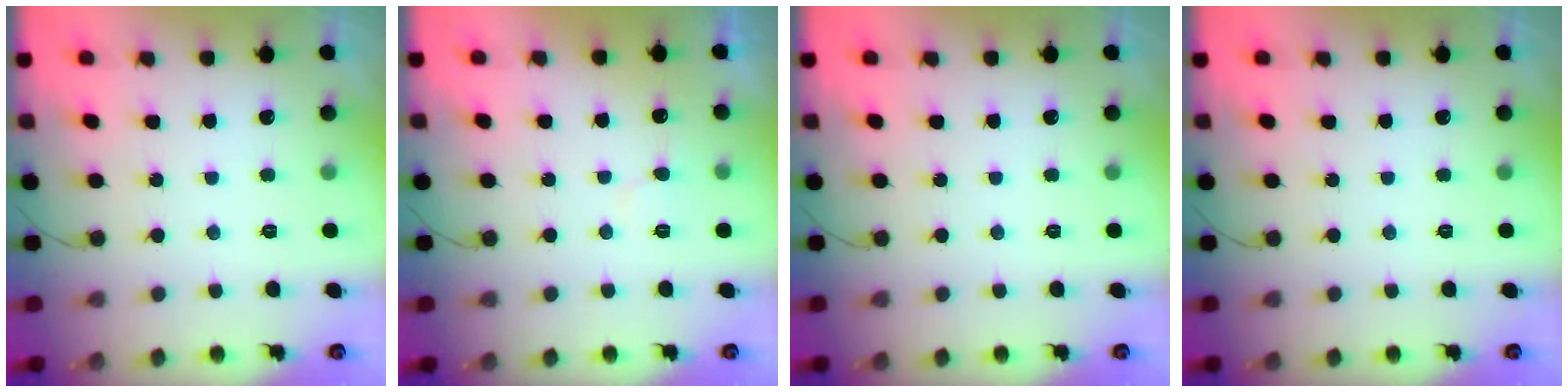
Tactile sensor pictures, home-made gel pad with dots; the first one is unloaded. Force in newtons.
{"total": 5.1, "press": 5.1, "slide": 0.4}
{"total": 0.0}
{"total": 0.0}